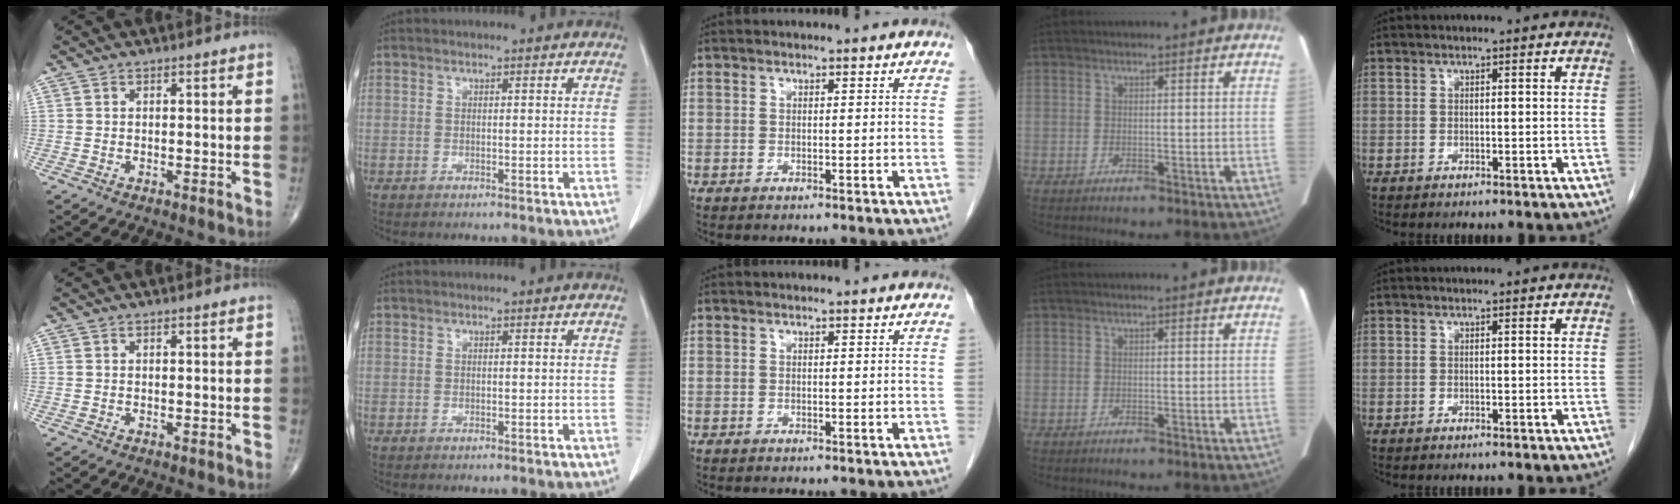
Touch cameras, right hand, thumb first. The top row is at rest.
{}